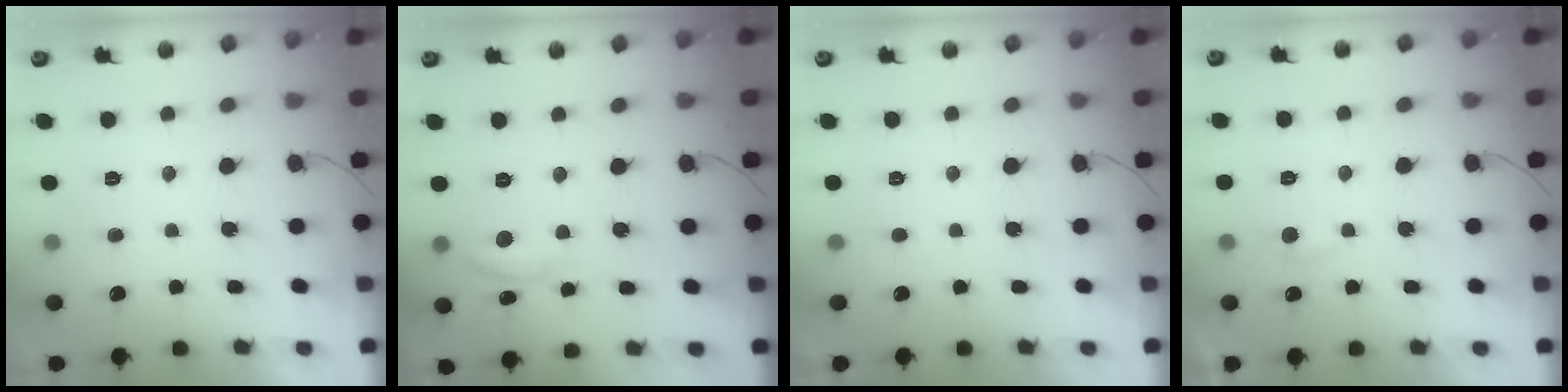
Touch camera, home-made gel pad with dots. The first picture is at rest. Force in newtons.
{"total": 9.2, "press": 9.2, "slide": 0.7}
{"total": 0.0}
{"total": 3.8, "press": 3.7, "slide": 0.4}